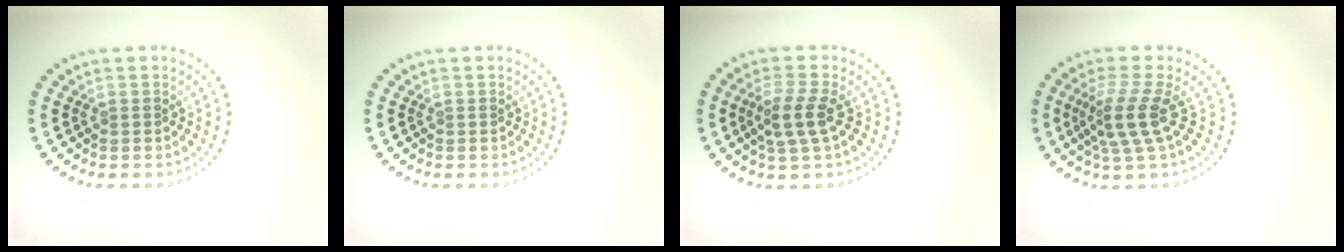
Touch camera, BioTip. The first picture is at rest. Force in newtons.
{"total": 0.0}
{"total": 2.8, "press": 2.6, "slide": 1.2}
{"total": 3.5, "press": 2.6, "slide": 2.3}